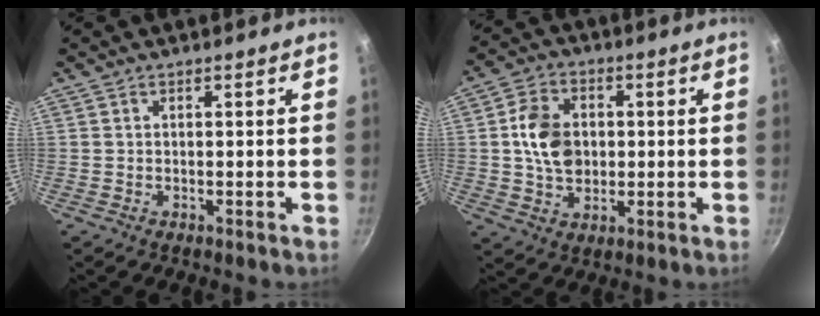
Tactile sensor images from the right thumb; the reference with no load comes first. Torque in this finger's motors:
{"motor_torque": [0.09, 0.12, 0.06, -0.05, 0.10]}